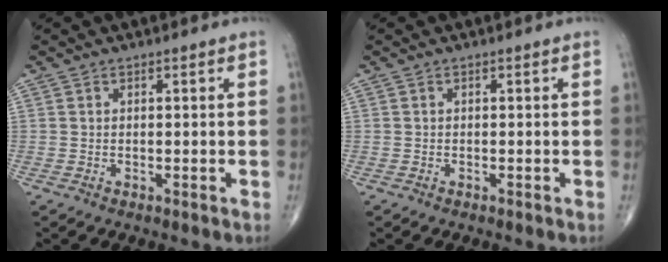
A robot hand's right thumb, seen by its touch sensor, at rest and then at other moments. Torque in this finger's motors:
{"motor_torque": [-0.17, 0.00, -0.09, -0.03, -0.01]}